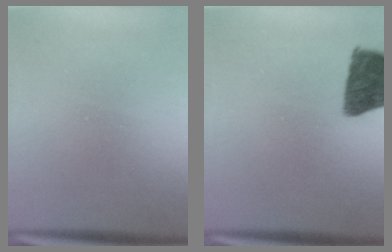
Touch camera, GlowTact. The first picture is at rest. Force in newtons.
{"total": 12.5}